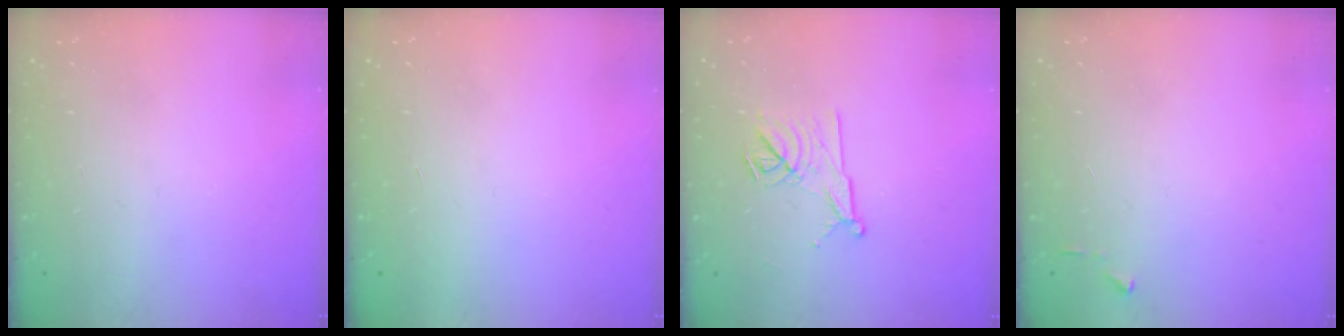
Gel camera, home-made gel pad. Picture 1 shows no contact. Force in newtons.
{"total": 1.7, "press": 1.7, "slide": 0.1}
{"total": 11.3, "press": 11.3, "slide": 0.4}
{"total": 3.2, "press": 3.2, "slide": 0.4}